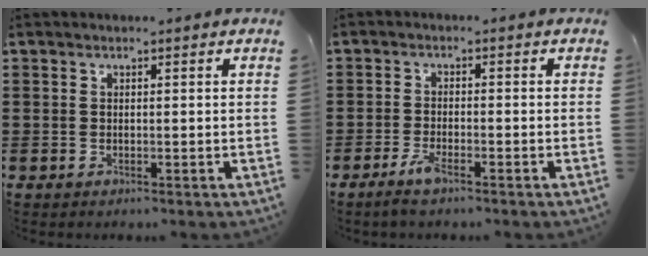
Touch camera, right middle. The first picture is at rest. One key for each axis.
{"total": 3.0, "fx": -1.9, "fy": 0.5, "fz": 2.2, "tx": -0.051, "ty": -0.003, "tz": -0.038}